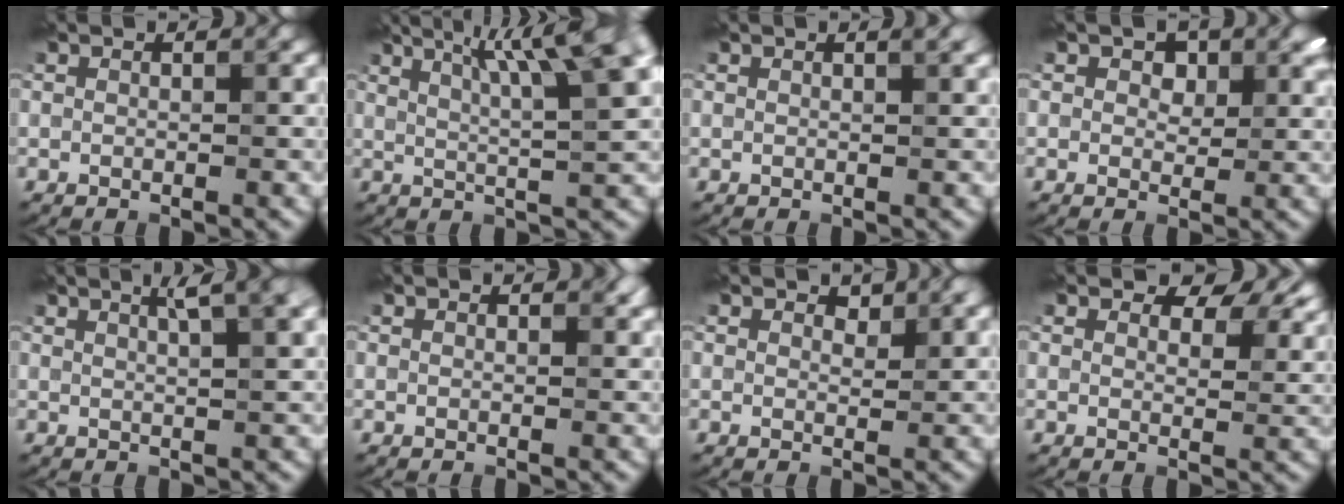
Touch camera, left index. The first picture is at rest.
{"total": 9.2, "force": [4.4, 1.8, 7.9], "torque": [-0.094, 0.026, 0.066]}
{"total": 0.7, "force": [0.5, 0.0, 0.5], "torque": [-0.004, -0.001, 0.007]}
{"total": 2.9, "force": [1.2, 2.0, 1.7], "torque": [-0.024, -0.003, 0.009]}
{"total": 4.5, "force": [2.6, 1.2, 3.5], "torque": [-0.033, 0.020, 0.021]}
{"total": 0.8, "force": [0.5, 0.4, 0.5], "torque": [-0.003, -0.002, 0.007]}
{"total": 1.1, "force": [0.9, 0.6, 0.4], "torque": [-0.006, -0.002, 0.012]}
{"total": 4.8, "force": [2.9, 2.7, 2.8], "torque": [-0.034, -0.004, 0.037]}